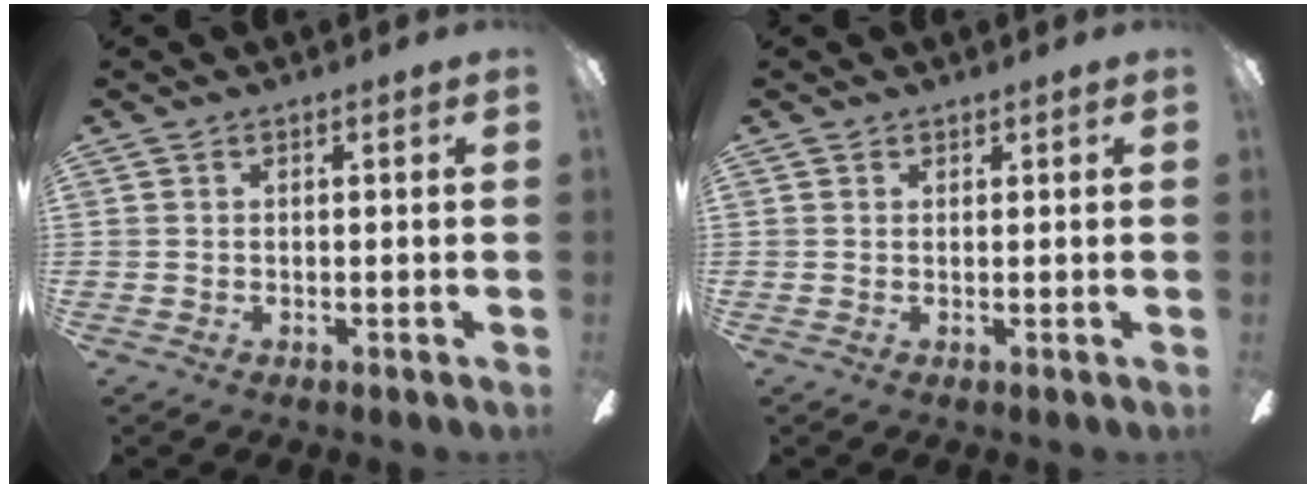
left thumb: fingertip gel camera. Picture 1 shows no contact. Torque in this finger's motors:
{"motor_torque": [-0.17, -0.01, -0.21, 0.08, -0.03]}